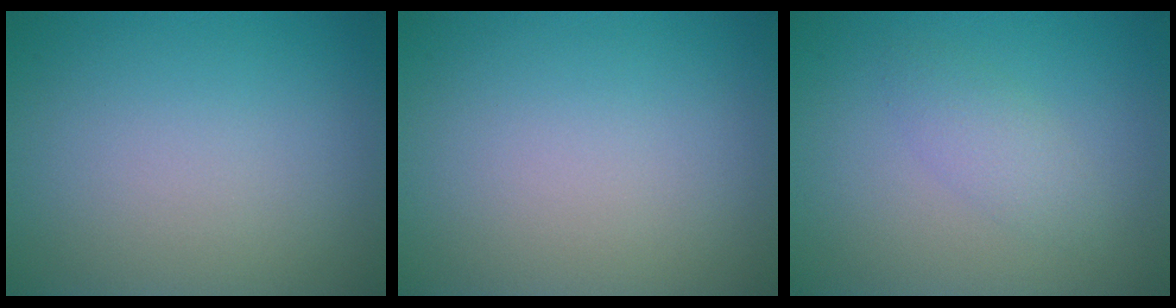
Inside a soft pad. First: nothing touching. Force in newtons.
{"total": 0.0}
{"total": 1.8, "press": 1.8, "slide": 0.2}